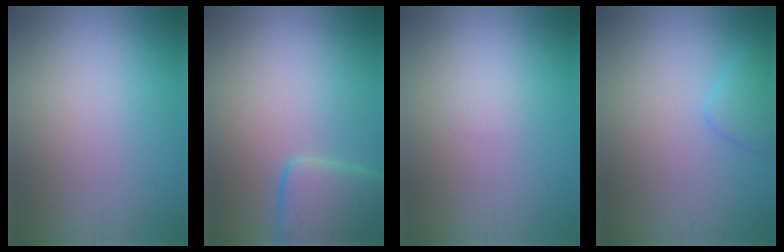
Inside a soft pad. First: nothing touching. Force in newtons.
{"total": 5.2, "press": 5.2, "slide": 0.4}
{"total": 0.5, "press": 0.5, "slide": 0.1}
{"total": 1.9, "press": 1.9, "slide": 0.2}